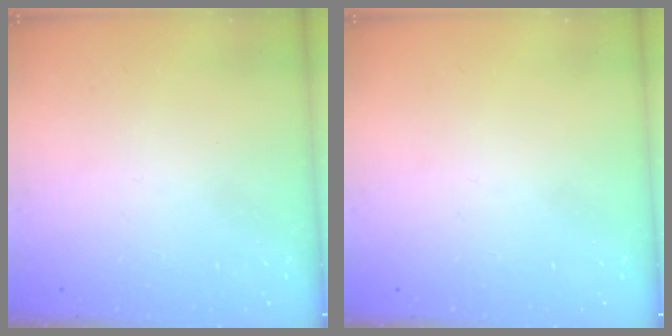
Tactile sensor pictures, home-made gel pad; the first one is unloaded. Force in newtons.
{"total": 0.0}